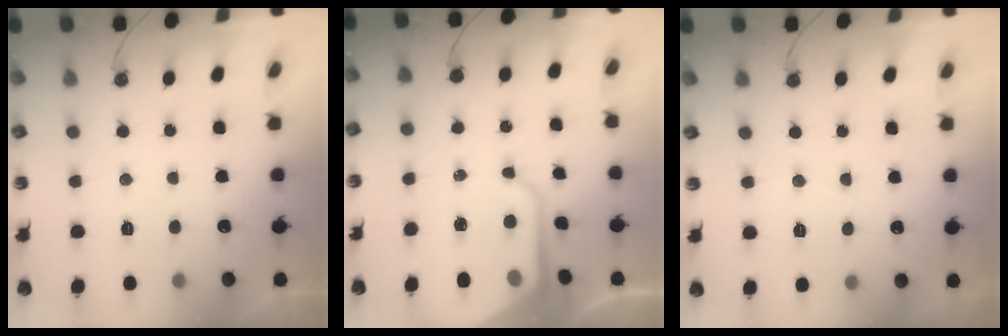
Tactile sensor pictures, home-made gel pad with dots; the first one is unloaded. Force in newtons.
{"total": 9.6, "press": 9.6, "slide": 0.8}
{"total": 3.9, "press": 3.9, "slide": 0.6}